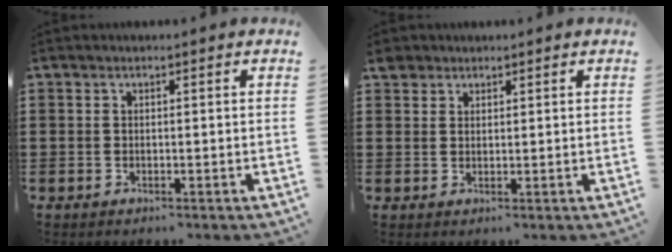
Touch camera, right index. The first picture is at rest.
{"total": 2.3, "force": [1.8, 1.3, 0.2], "torque": [-0.011, 0.009, 0.036]}